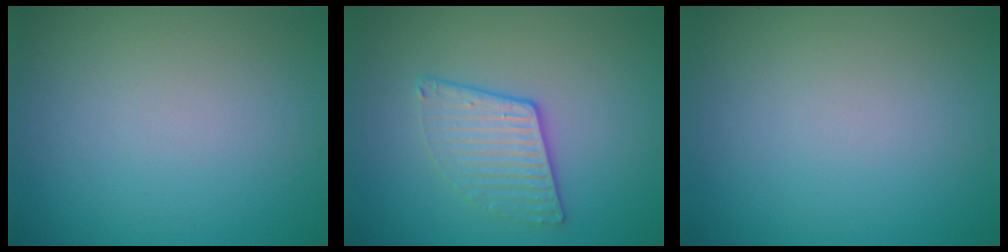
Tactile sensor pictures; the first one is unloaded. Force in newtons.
{"total": 2.8, "press": 2.3, "slide": 1.6}
{"total": 0.0}